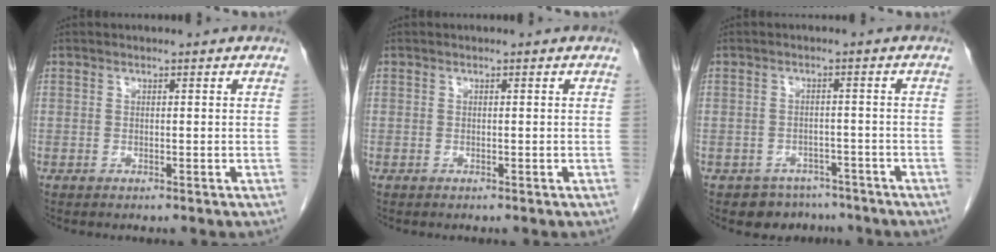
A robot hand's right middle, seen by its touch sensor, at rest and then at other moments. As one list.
[{"total": 0.0}, {"total": 5.3, "force": [-4.3, 3.1, -0.2], "torque": [0.017, 0.016, -0.059]}]